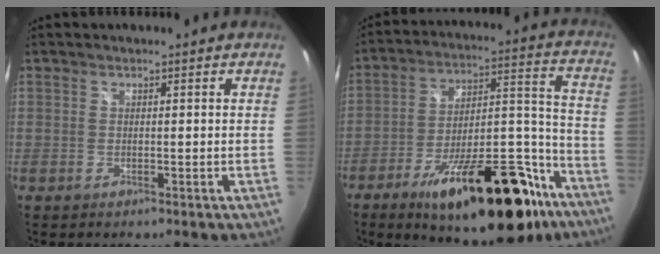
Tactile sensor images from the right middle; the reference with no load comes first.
{"total": 28.3, "force": [-17.8, 10.1, 19.6], "torque": [-0.288, 0.013, -0.258]}